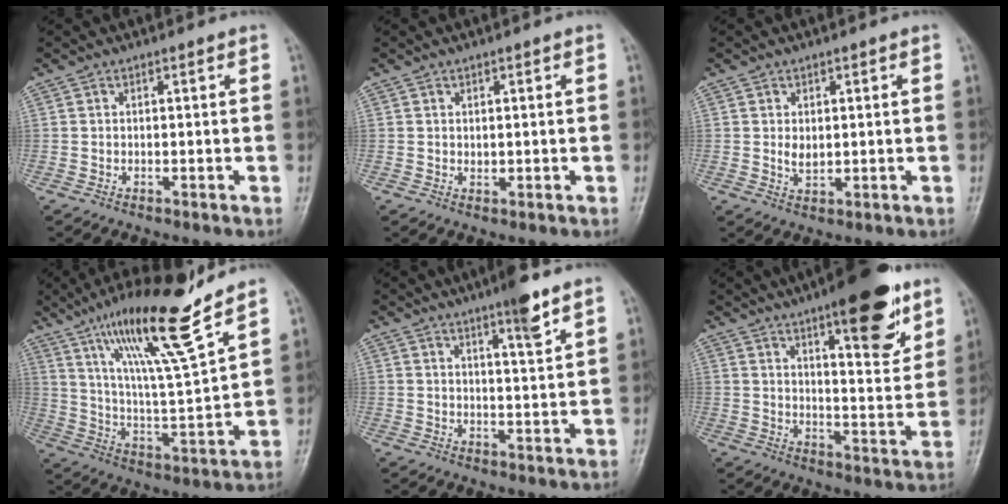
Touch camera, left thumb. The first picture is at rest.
{"total": 1.0, "force": [0.3, 0.8, 0.6], "torque": [-0.004, -0.002, 0.005]}
{"total": 2.8, "force": [0.4, 2.0, 2.0], "torque": [-0.023, -0.007, 0.011]}
{"total": 18.5, "force": [12.8, 1.5, 13.3], "torque": [-0.216, -0.066, 0.223]}
{"total": 6.0, "force": [4.0, 0.5, 4.5], "torque": [-0.066, -0.025, 0.061]}
{"total": 16.3, "force": [9.6, 4.9, 12.3], "torque": [-0.138, -0.051, 0.137]}